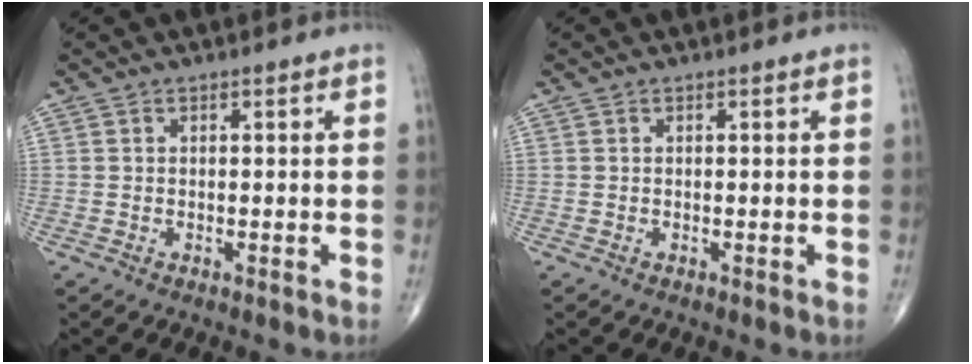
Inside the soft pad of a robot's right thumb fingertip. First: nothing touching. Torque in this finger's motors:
{"motor_torque": [0.00, 0.00, -0.01, 0.01, 0.00]}